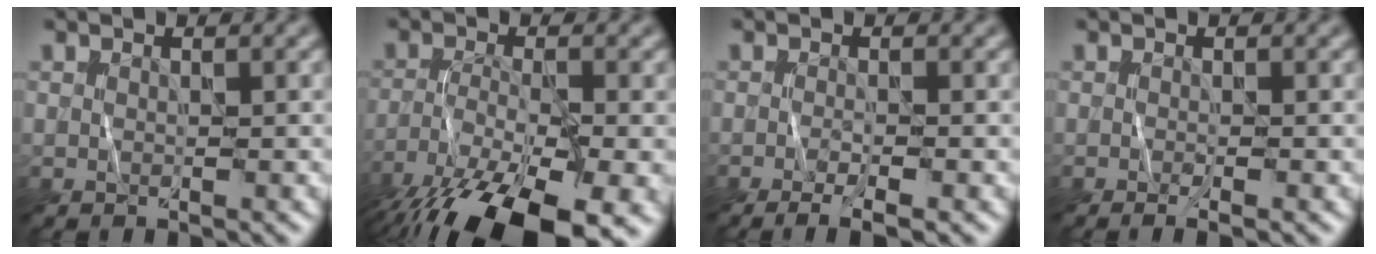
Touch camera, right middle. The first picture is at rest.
{"total": 12.8, "force": [-8.1, 4.3, 8.9], "torque": [-0.179, -0.027, -0.134]}
{"total": 3.0, "force": [-1.8, 0.7, 2.2], "torque": [-0.034, 0.001, -0.036]}
{"total": 1.3, "force": [-0.6, 0.4, 1.1], "torque": [-0.011, -0.001, -0.012]}